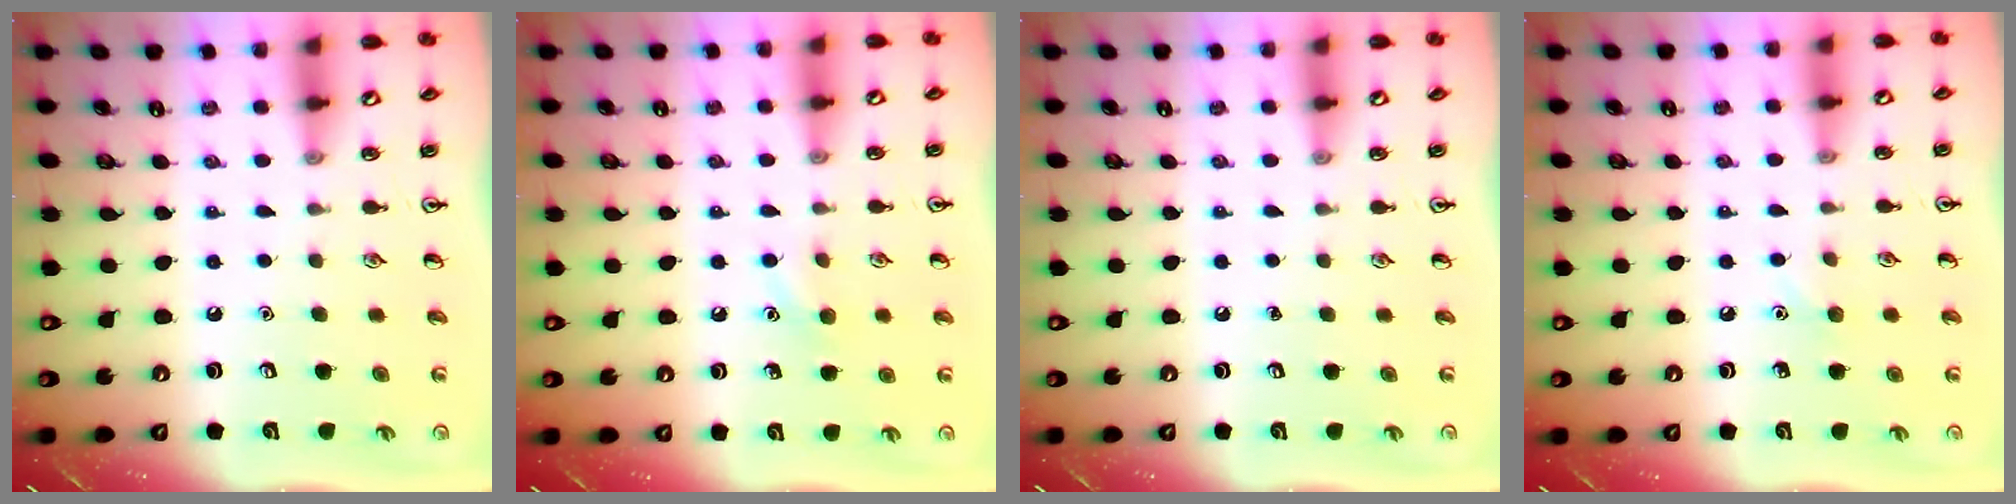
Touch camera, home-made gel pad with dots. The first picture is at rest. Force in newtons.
{"total": 5.7, "press": 5.5, "slide": 1.5}
{"total": 0.0}
{"total": 4.7, "press": 4.4, "slide": 1.5}